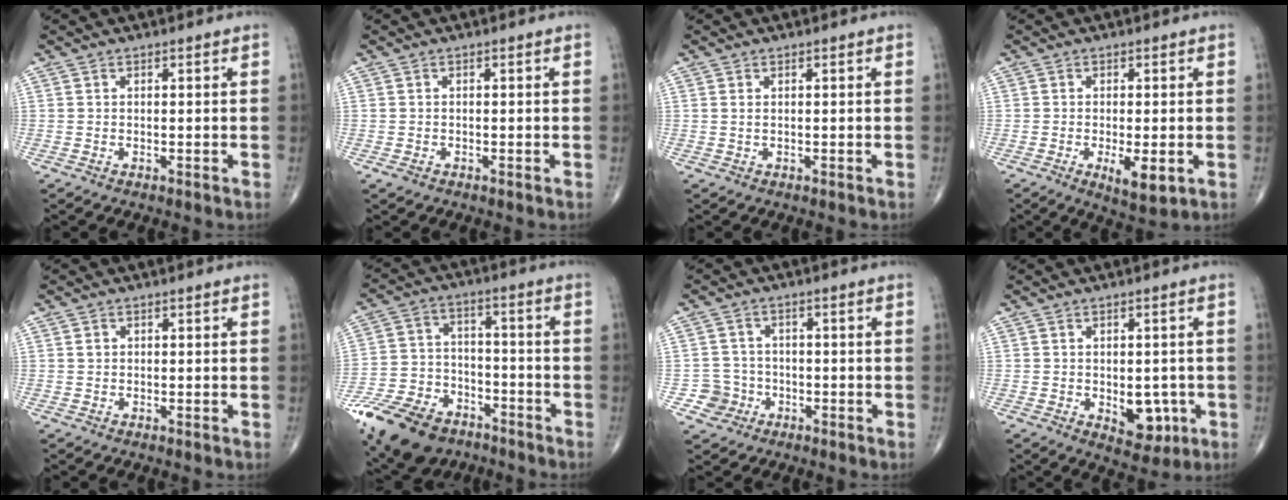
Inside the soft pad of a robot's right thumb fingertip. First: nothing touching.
{"total": 1.0, "force": [-0.5, 0.6, 0.5], "torque": [-0.014, -0.002, -0.010]}
{"total": 0.7, "force": [0.2, 0.3, 0.6], "torque": [-0.016, 0.002, 0.006]}
{"total": 5.8, "force": [-1.6, 2.0, 5.2], "torque": [-0.083, -0.014, -0.022]}
{"total": 0.7, "force": [0.1, 0.7, 0.2], "torque": [0.001, 0.001, 0.002]}
{"total": 19.3, "force": [-12.4, 11.5, 9.2], "torque": [-0.187, 0.048, -0.214]}
{"total": 4.4, "force": [-1.7, 4.1, -0.1], "torque": [0.029, 0.014, -0.034]}
{"total": 7.0, "force": [-1.6, 4.4, 5.3], "torque": [-0.037, -0.001, -0.010]}